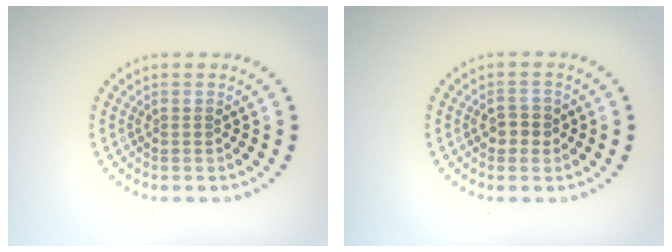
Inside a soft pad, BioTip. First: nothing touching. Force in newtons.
{"total": 1.9, "press": 1.8, "slide": 0.4}